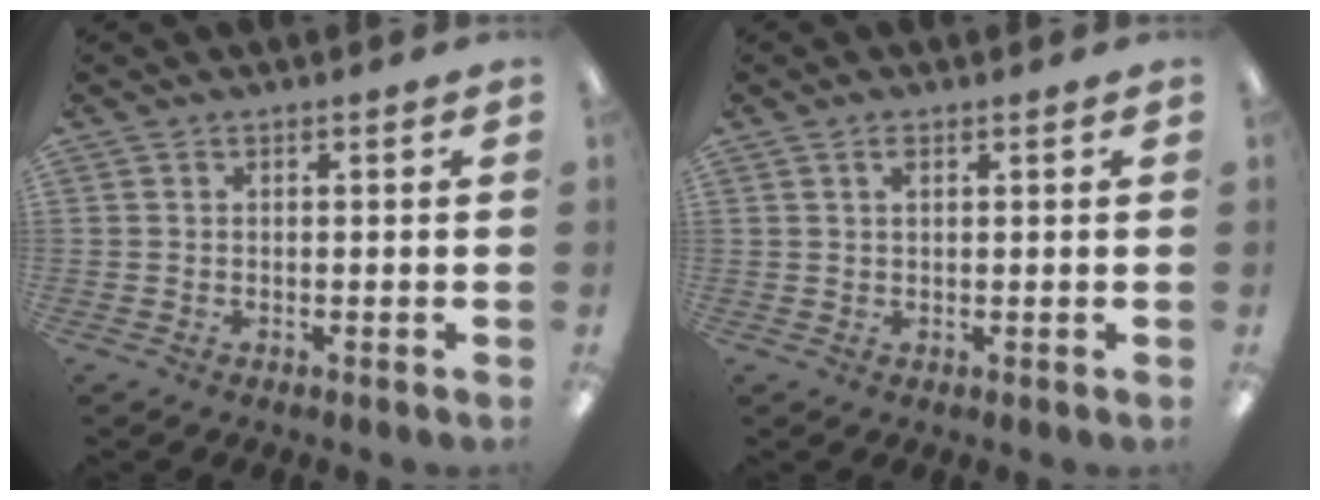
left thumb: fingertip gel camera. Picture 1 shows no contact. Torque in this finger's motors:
{"motor_torque": [-0.32, -0.18, 0.01, 0.04, 0.02]}